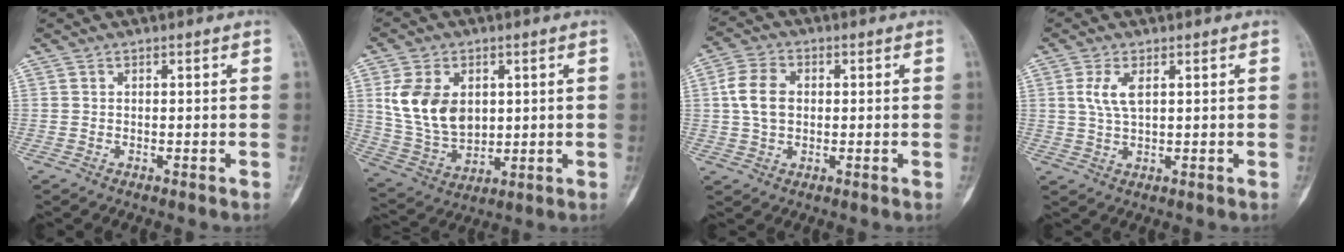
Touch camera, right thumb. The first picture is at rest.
{"total": 13.3, "force": [2.9, 9.3, 9.1], "torque": [-0.146, -0.014, 0.069]}
{"total": 7.2, "force": [0.8, 5.1, 5.0], "torque": [-0.088, 0.009, 0.011]}
{"total": 4.3, "force": [1.4, 1.8, 3.7], "torque": [-0.080, -0.001, 0.032]}